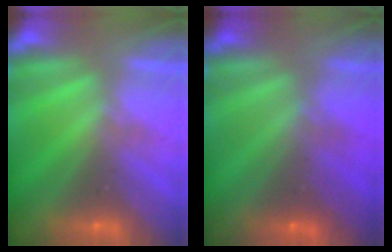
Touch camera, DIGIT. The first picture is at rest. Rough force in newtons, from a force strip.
{"total": 2.9}